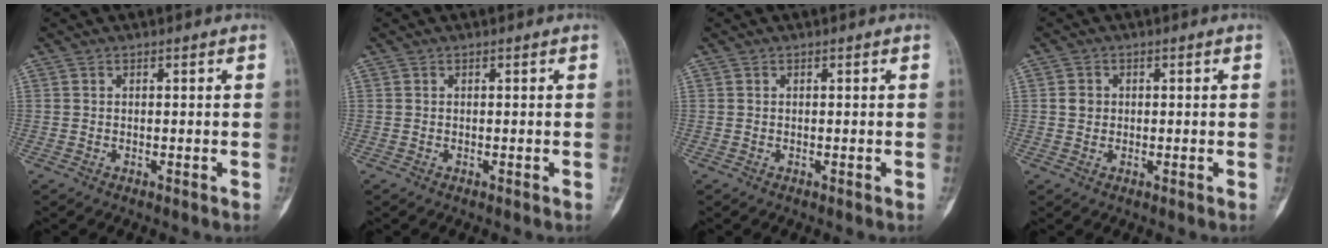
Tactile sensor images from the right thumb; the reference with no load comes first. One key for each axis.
{"total": 0.0}
{"total": 0.0}
{"total": 2.1, "fx": 0.2, "fy": 1.9, "fz": 0.8, "tx": -0.005, "ty": 0.003, "tz": 0.005}